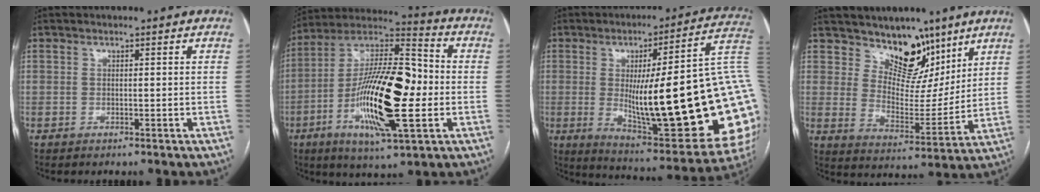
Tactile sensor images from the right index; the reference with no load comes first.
{"total": 21.5, "force": [-3.7, 5.1, 20.6], "torque": [-0.389, 0.005, -0.065]}
{"total": 33.6, "force": [-0.6, 4.8, 33.2], "torque": [-0.373, -0.003, -0.007]}
{"total": 10.9, "force": [8.6, 5.5, 3.9], "torque": [-0.050, -0.006, 0.151]}